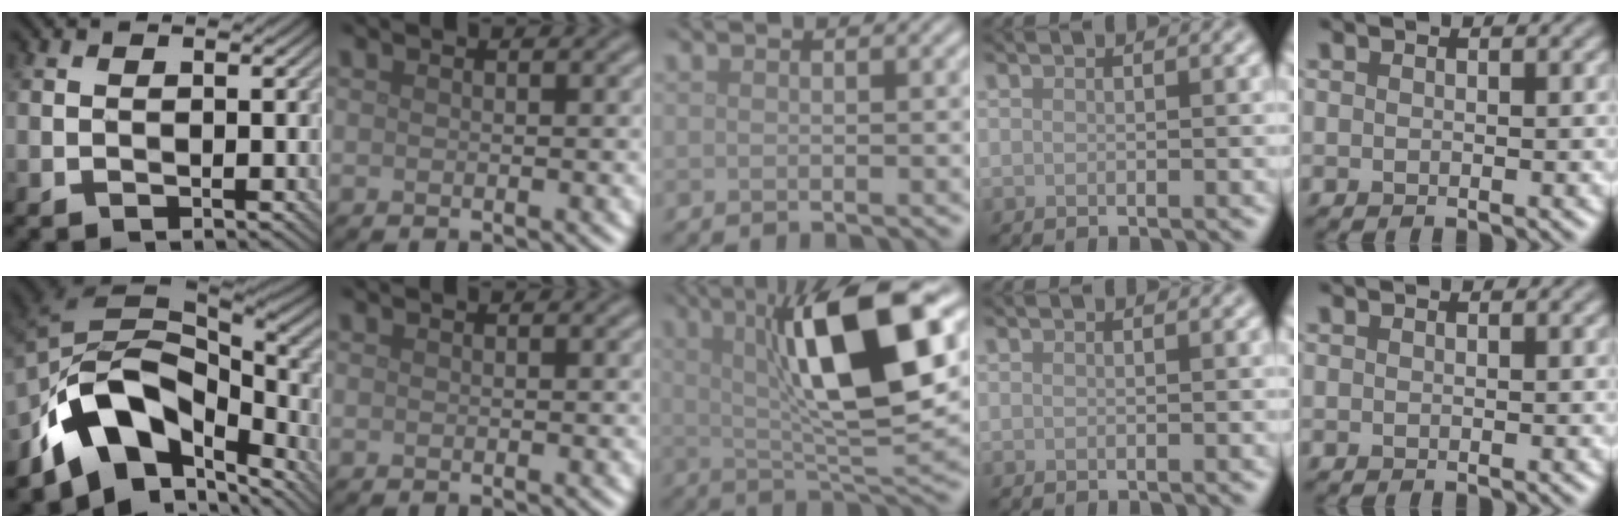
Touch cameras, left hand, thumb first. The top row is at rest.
{"thumb": {"total": 12.8, "force": [-7.4, 7.3, 7.4], "torque": [-0.139, -0.006, -0.139]}, "middle": {"total": 12.4, "force": [3.2, 3.1, 11.5], "torque": [-0.183, 0.012, 0.053]}}